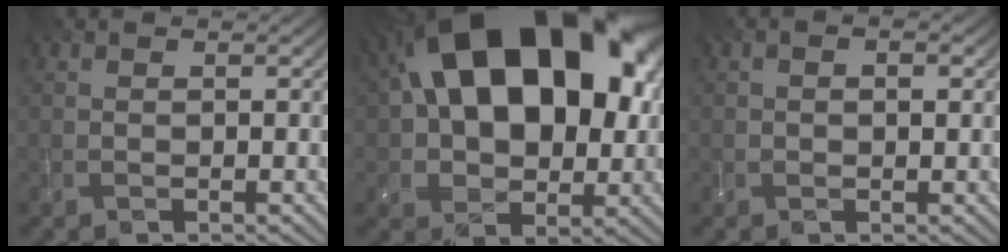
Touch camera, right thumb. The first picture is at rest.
{"total": 21.3, "force": [6.5, 13.7, 15.0], "torque": [-0.252, 0.043, 0.113]}
{"total": 2.0, "force": [0.2, 1.2, 1.6], "torque": [-0.019, 0.000, 0.004]}